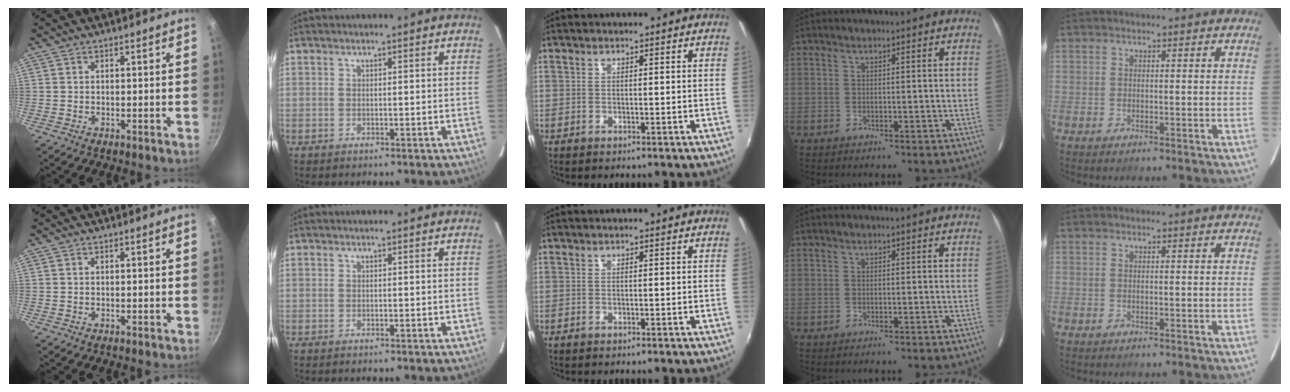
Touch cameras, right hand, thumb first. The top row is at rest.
{}